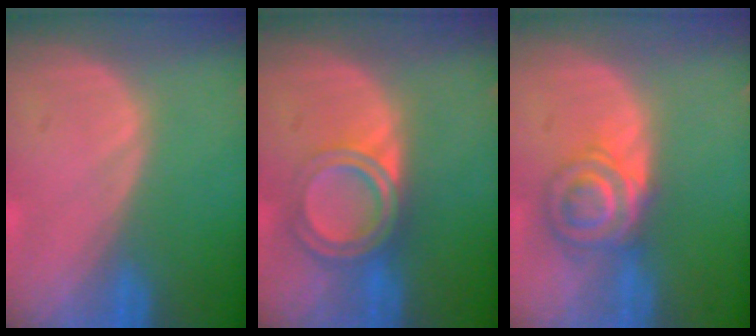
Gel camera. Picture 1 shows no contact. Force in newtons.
{"total": 6.4, "press": 5.4, "slide": 3.4}
{"total": 6.7, "press": 5.9, "slide": 3.2}